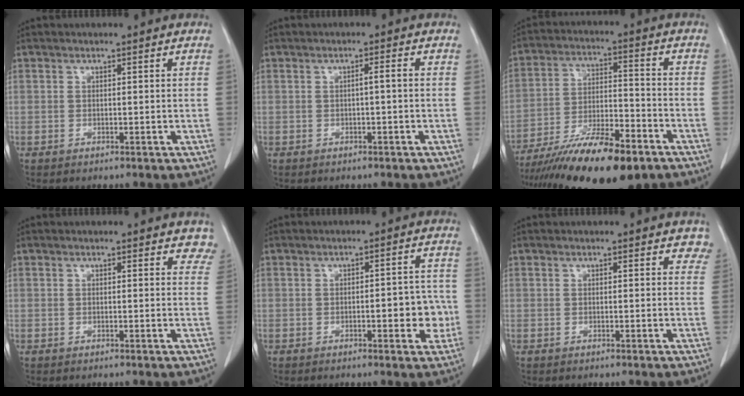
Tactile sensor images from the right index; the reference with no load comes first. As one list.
[{"total": 1.3, "force": [-0.2, 0.0, 1.3], "torque": [-0.020, 0.003, -0.003]}, {"total": 17.4, "force": [-12.4, 3.8, 11.6], "torque": [-0.188, -0.019, -0.213]}, {"total": 3.6, "force": [3.3, 1.3, 0.8], "torque": [0.014, -0.009, 0.009]}, {"total": 5.2, "force": [-1.1, 1.8, 4.8], "torque": [-0.050, 0.010, -0.007]}, {"total": 2.6, "force": [2.2, 1.1, 0.9], "torque": [0.007, -0.003, 0.002]}]